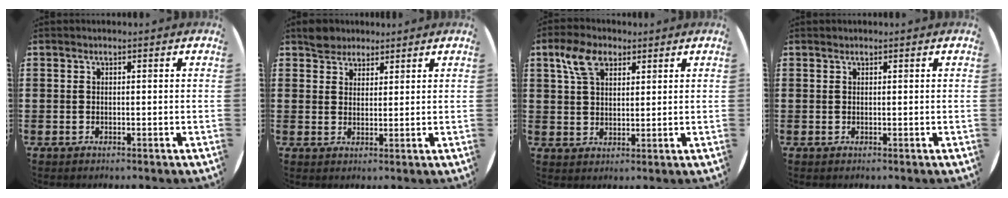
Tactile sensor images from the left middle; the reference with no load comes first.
{"total": 3.1, "force": [2.8, 1.3, -0.2], "torque": [0.002, 0.003, 0.054]}
{"total": 5.7, "force": [3.4, 3.2, 3.3], "torque": [-0.069, 0.009, 0.061]}
{"total": 0.0}